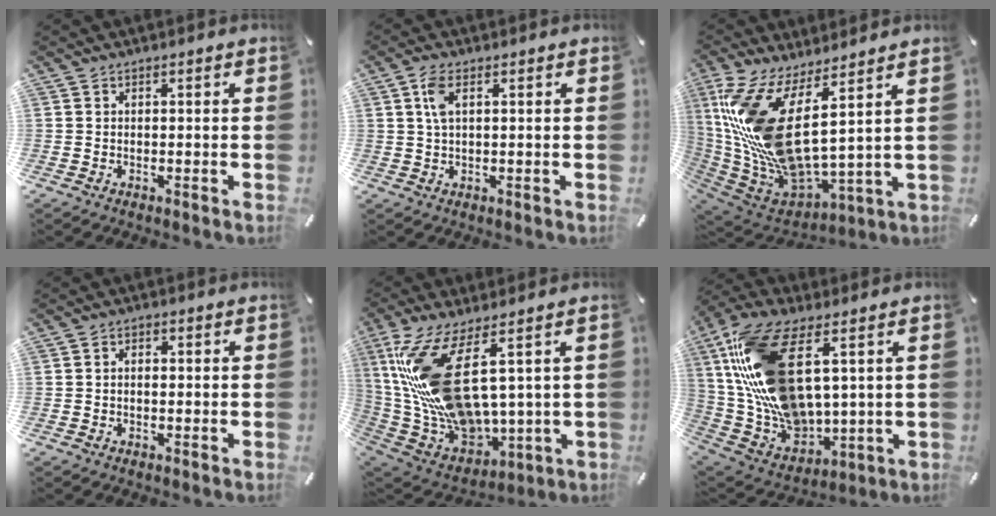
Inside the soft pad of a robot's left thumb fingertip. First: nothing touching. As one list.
[{"total": 4.2, "force": [1.3, 1.6, 3.7], "torque": [-0.086, 0.005, 0.018]}, {"total": 18.1, "force": [5.3, 7.2, 15.7], "torque": [-0.348, -0.069, 0.098]}, {"total": 1.3, "force": [-0.4, 0.9, 0.8], "torque": [-0.018, 0.003, -0.009]}, {"total": 21.2, "force": [6.5, 10.3, 17.3], "torque": [-0.376, -0.042, 0.118]}, {"total": 21.1, "force": [7.0, 12.0, 15.9], "torque": [-0.345, -0.031, 0.127]}]